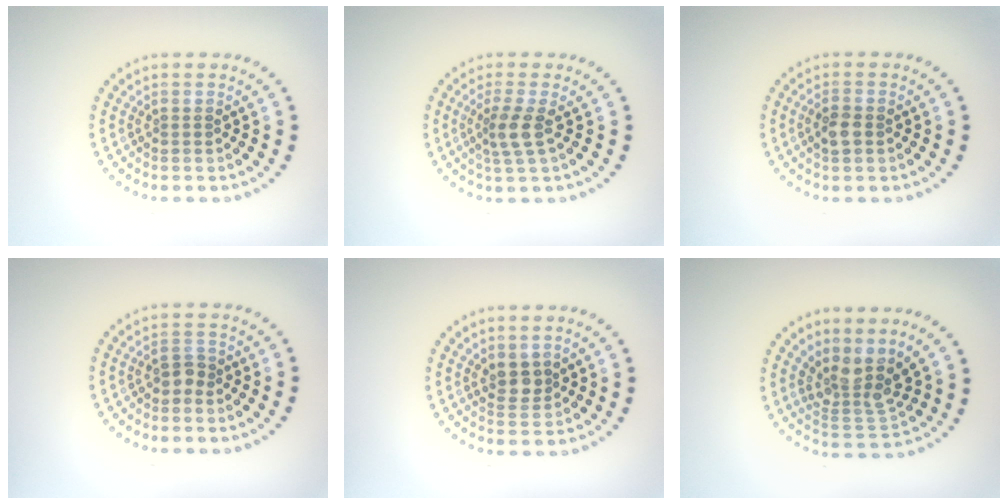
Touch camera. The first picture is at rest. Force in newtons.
{"total": 2.5, "press": 1.9, "slide": 1.6}
{"total": 1.8, "press": 1.8, "slide": 0.3}
{"total": 1.6, "press": 1.4, "slide": 0.8}
{"total": 1.9, "press": 1.8, "slide": 0.7}
{"total": 3.7, "press": 2.8, "slide": 2.3}